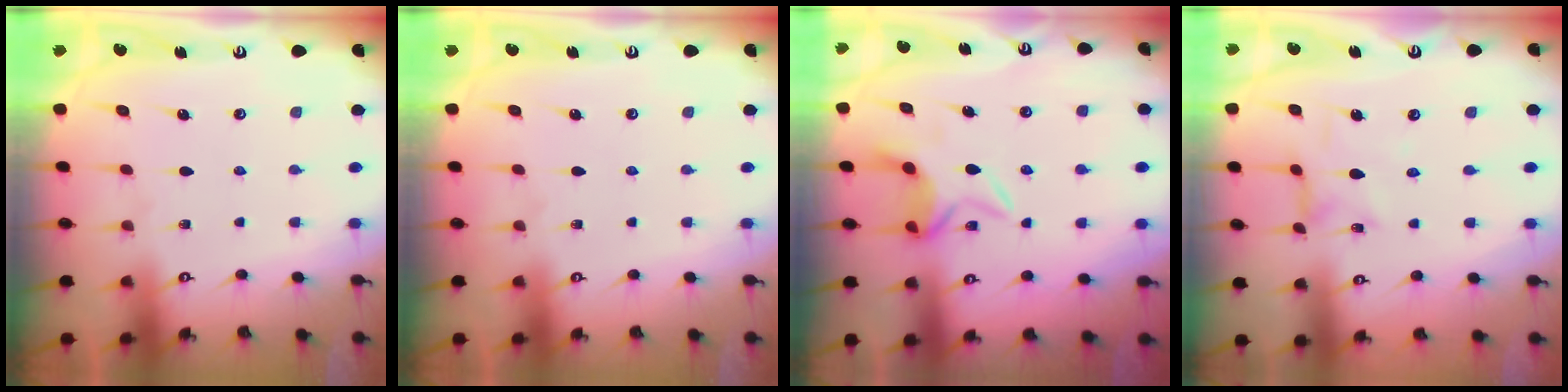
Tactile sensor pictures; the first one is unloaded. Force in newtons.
{"total": 0.0}
{"total": 5.6, "press": 5.6, "slide": 1.0}
{"total": 1.4, "press": 1.4, "slide": 0.3}